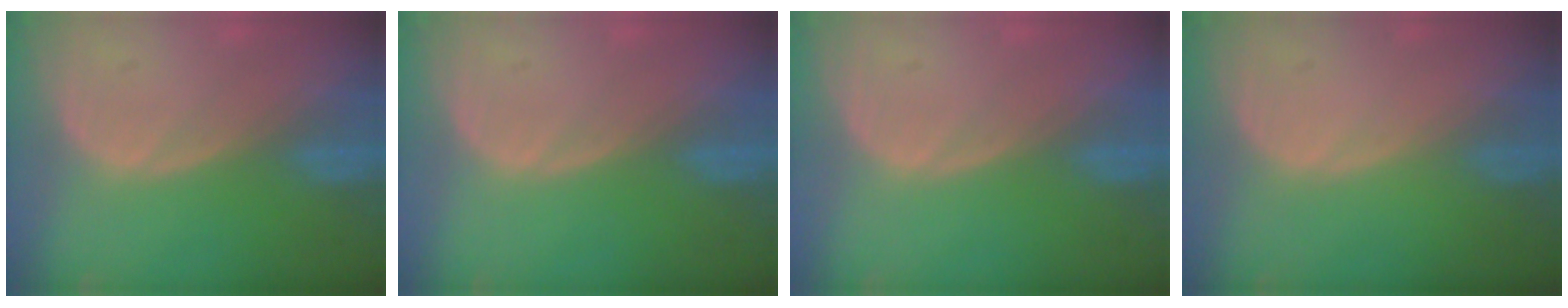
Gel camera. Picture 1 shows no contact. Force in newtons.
{"total": 0.0}
{"total": 0.0}
{"total": 0.0}